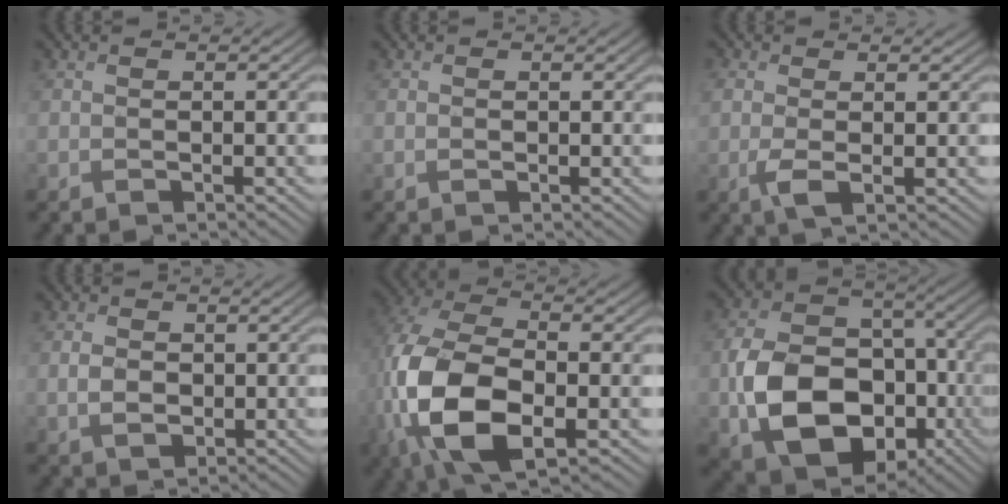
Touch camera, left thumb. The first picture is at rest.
{"total": 0.7, "force": [0.2, 0.3, 0.6], "torque": [-0.012, -0.002, 0.004]}
{"total": 3.6, "force": [-0.1, 1.7, 3.1], "torque": [-0.083, -0.002, -0.004]}
{"total": 2.7, "force": [0.0, 2.1, 1.8], "torque": [-0.045, -0.005, 0.002]}
{"total": 16.0, "force": [-4.0, 8.8, 12.7], "torque": [-0.320, -0.029, -0.071]}
{"total": 14.5, "force": [-4.1, 10.4, 9.2], "torque": [-0.179, -0.029, -0.076]}